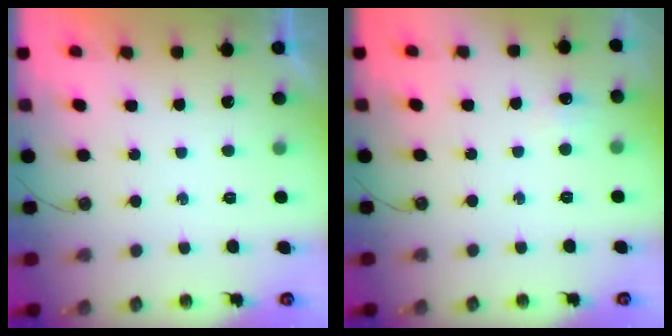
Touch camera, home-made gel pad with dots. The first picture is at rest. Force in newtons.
{"total": 5.3, "press": 5.2, "slide": 0.7}